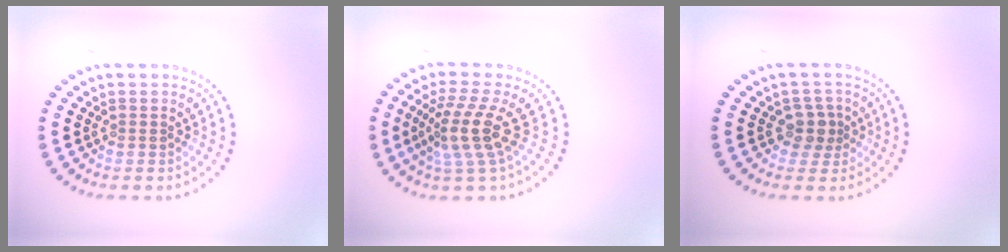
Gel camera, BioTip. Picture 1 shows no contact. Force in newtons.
{"total": 3.8, "press": 2.9, "slide": 2.5}
{"total": 2.1, "press": 1.7, "slide": 1.2}